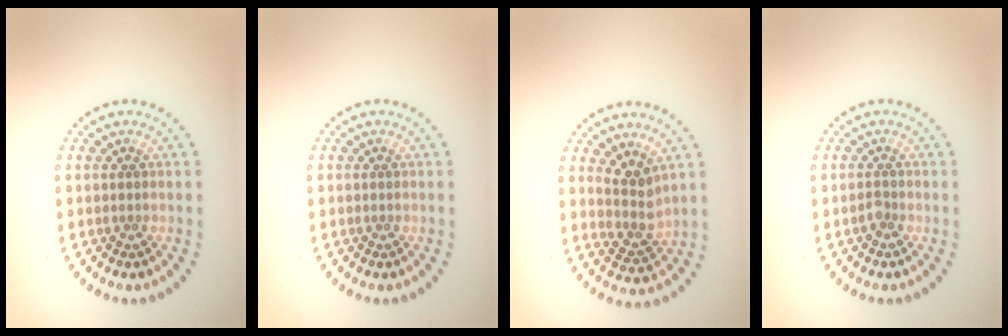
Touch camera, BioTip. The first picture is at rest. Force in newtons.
{"total": 0.0}
{"total": 2.6, "press": 2.1, "slide": 1.6}
{"total": 0.8, "press": 0.6, "slide": 0.6}